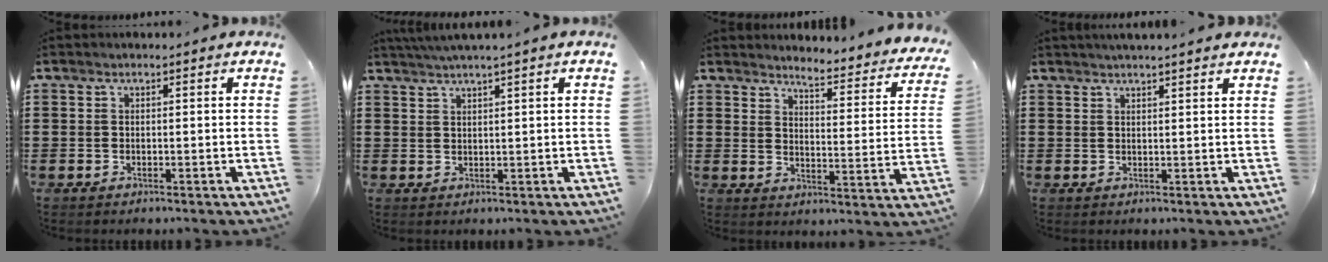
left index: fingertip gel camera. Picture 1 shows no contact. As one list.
[{"total": 1.6, "force": [1.2, -0.9, 0.5], "torque": [-0.009, 0.000, 0.024]}, {"total": 3.1, "force": [3.0, -0.7, 0.4], "torque": [-0.020, -0.038, 0.042]}, {"total": 1.8, "force": [1.7, -0.2, 0.5], "torque": [-0.013, 0.000, 0.034]}]